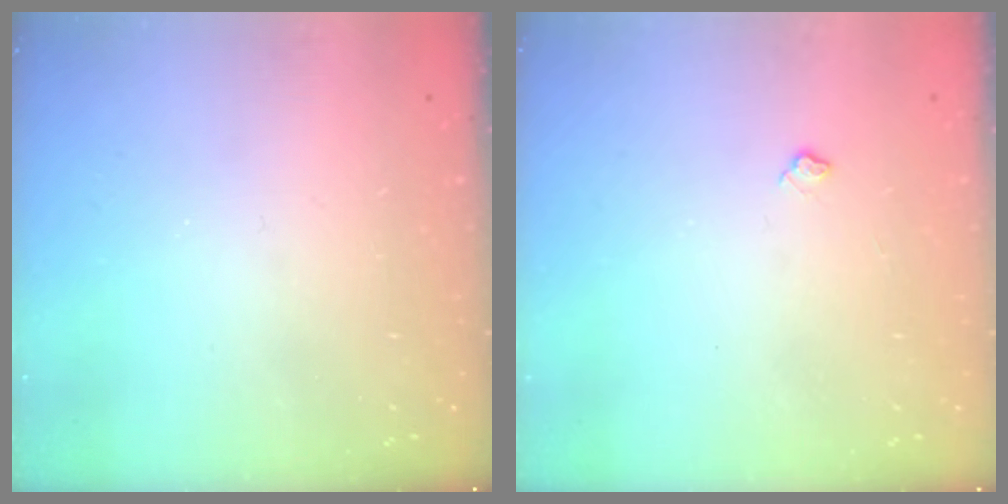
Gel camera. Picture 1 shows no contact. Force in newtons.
{"total": 4.4, "press": 4.3, "slide": 0.7}